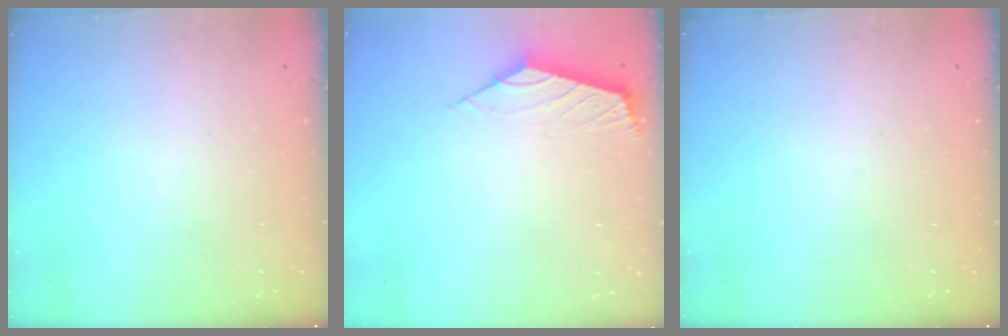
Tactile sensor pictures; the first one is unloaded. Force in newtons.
{"total": 2.5, "press": 2.4, "slide": 0.7}
{"total": 0.0}